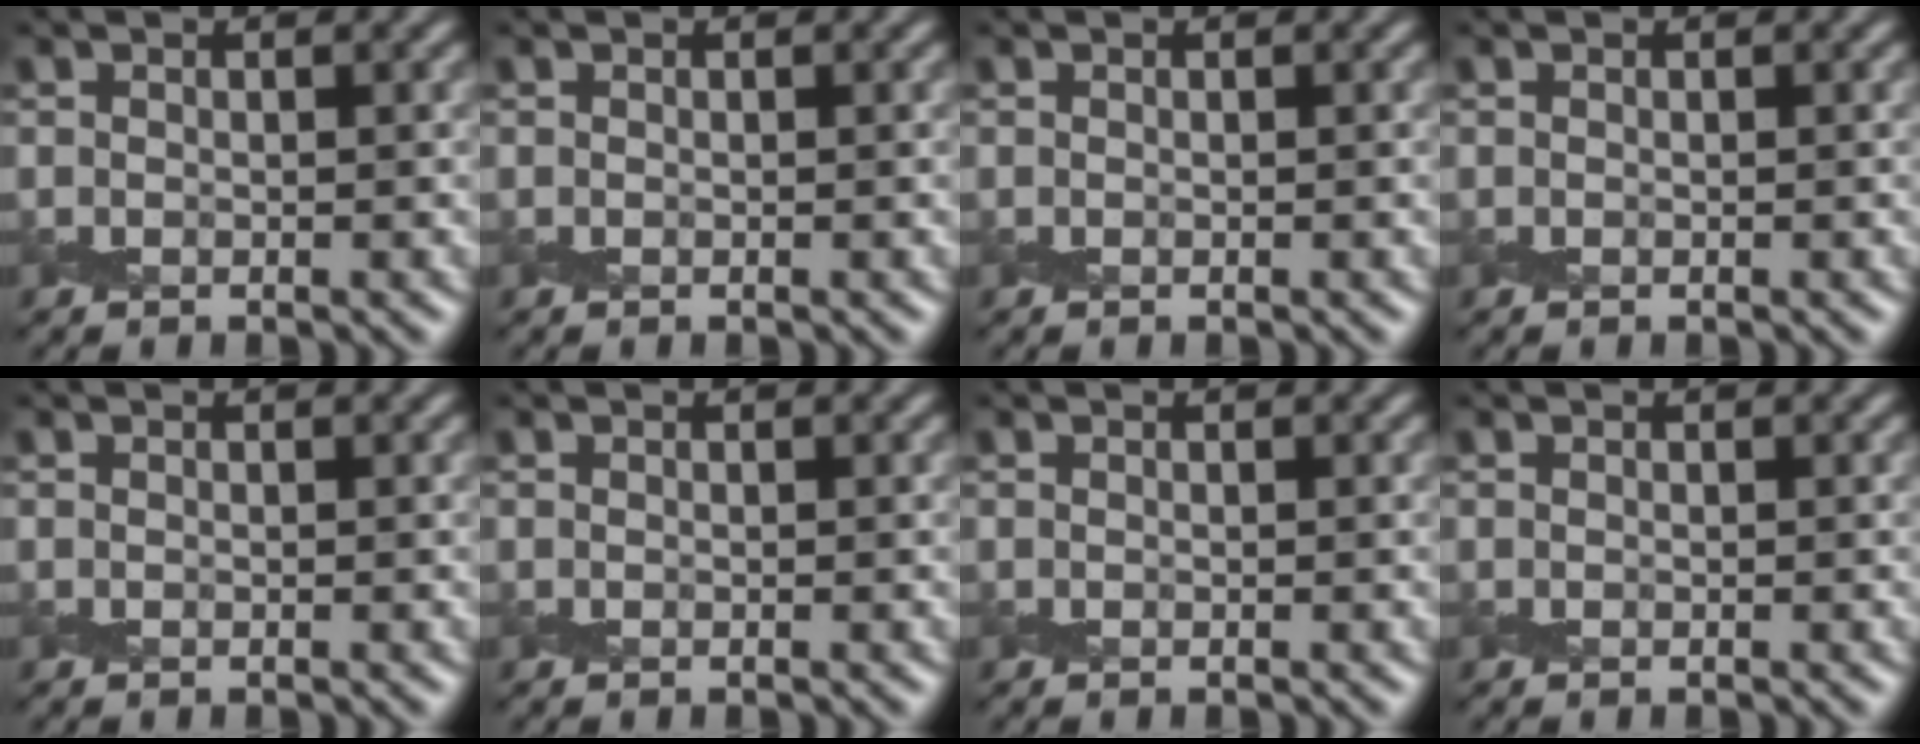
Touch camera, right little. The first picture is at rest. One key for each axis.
{"total": 0.0}
{"total": 0.0}
{"total": 0.0}
{"total": 0.0}
{"total": 0.0}
{"total": 0.0}
{"total": 0.0}